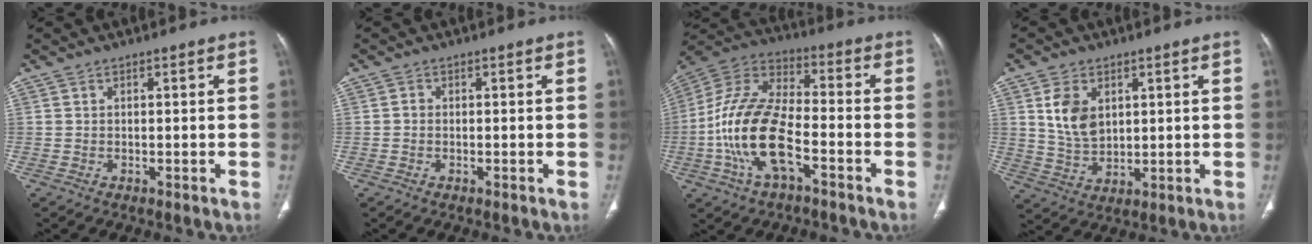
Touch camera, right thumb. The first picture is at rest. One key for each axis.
{"total": 0.8, "fx": -0.2, "fy": 0.7, "fz": 0.4, "tx": -0.003, "ty": 0.002, "tz": -0.007}
{"total": 17.5, "fx": -5.4, "fy": 8.3, "fz": 14.4, "tx": -0.289, "ty": 0.035, "tz": -0.102}
{"total": 8.1, "fx": 2.6, "fy": 5.5, "fz": 5.3, "tx": -0.081, "ty": -0.014, "tz": 0.058}